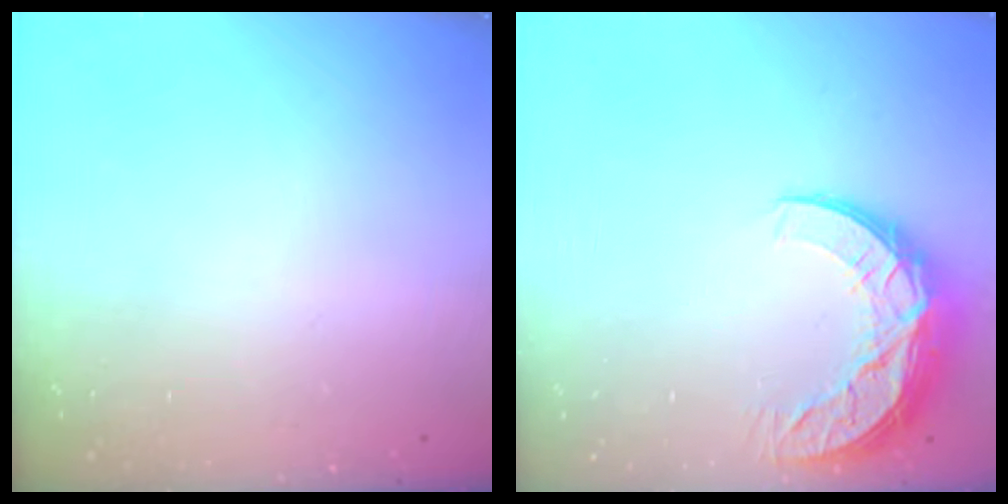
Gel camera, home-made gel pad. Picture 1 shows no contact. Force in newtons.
{"total": 11.3, "press": 11.2, "slide": 0.9}